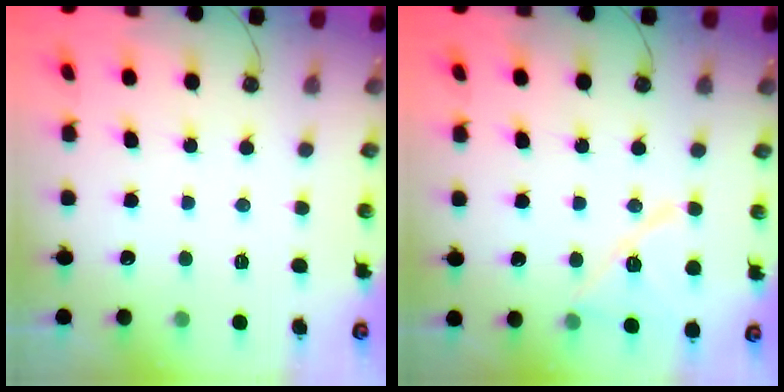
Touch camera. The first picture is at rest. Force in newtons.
{"total": 12.3, "press": 12.2, "slide": 1.3}